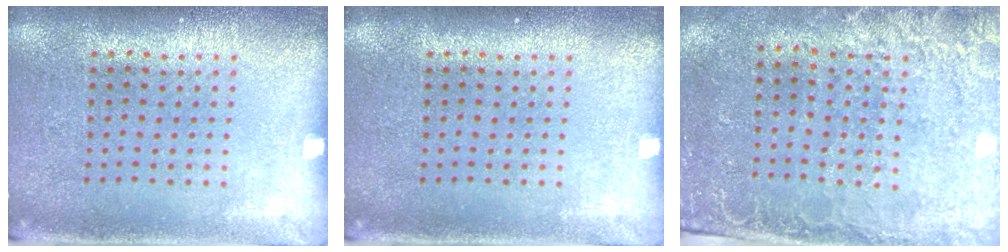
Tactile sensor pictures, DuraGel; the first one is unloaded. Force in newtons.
{"total": 0.0}
{"total": 2.6, "press": 2.2, "slide": 1.2}